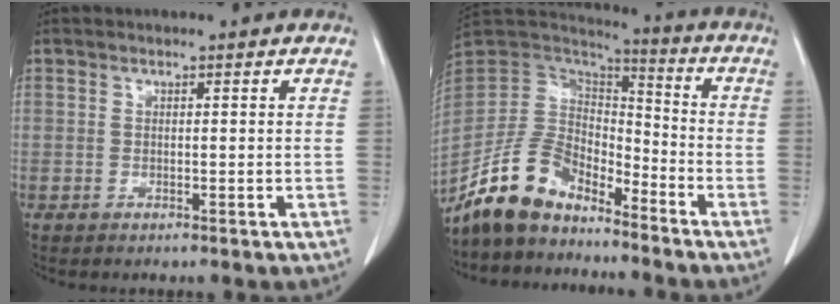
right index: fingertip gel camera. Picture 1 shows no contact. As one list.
[{"total": 12.8, "force": [-10.5, 5.3, 5.0], "torque": [-0.105, 0.025, -0.204]}]